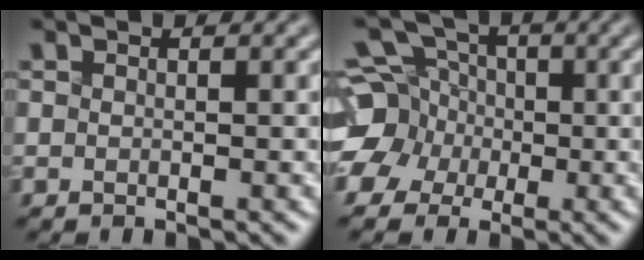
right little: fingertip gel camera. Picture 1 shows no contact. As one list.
[{"total": 9.2, "force": [-1.3, 8.3, 3.8], "torque": [-0.109, 0.027, -0.056]}]